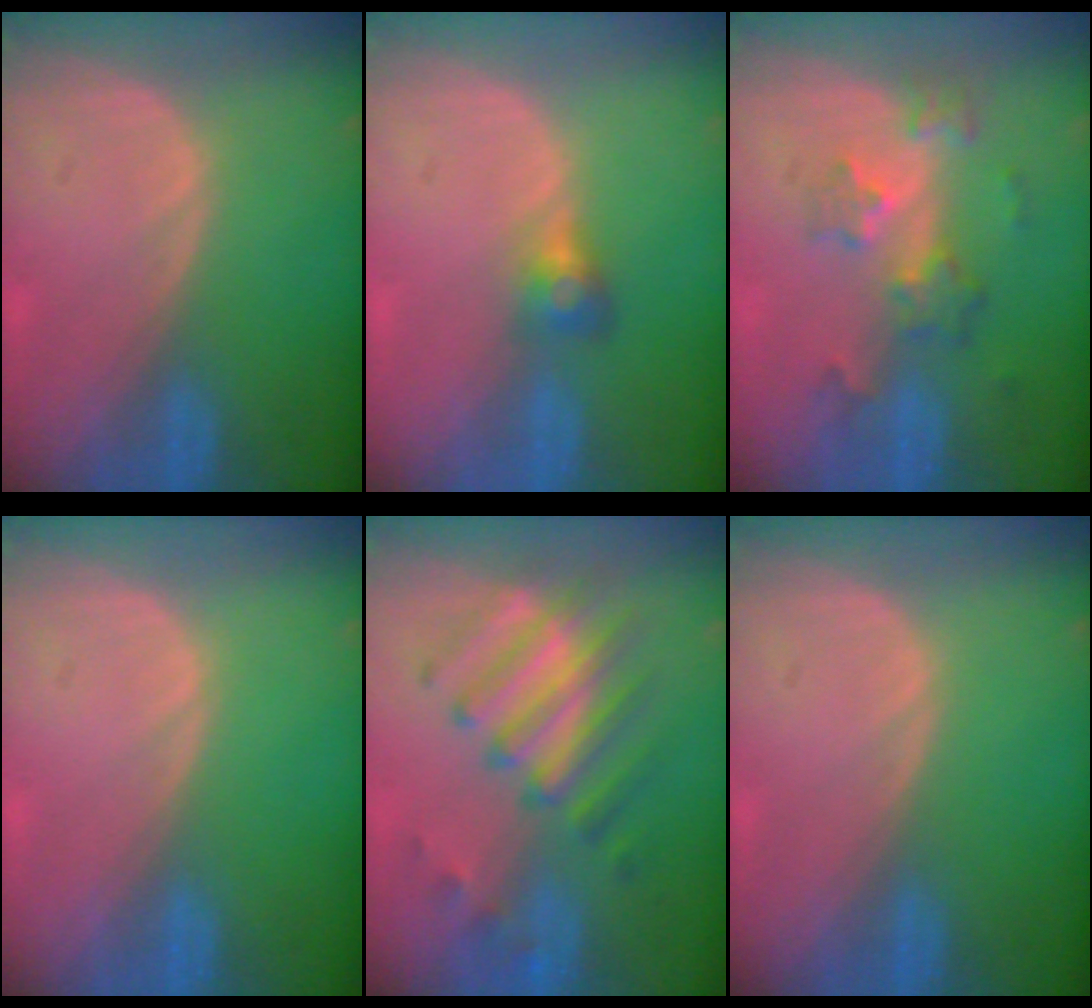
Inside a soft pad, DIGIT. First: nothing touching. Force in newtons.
{"total": 2.8, "press": 2.7, "slide": 0.9}
{"total": 6.1, "press": 5.3, "slide": 2.9}
{"total": 0.0}
{"total": 8.2, "press": 8.1, "slide": 1.2}
{"total": 0.0}